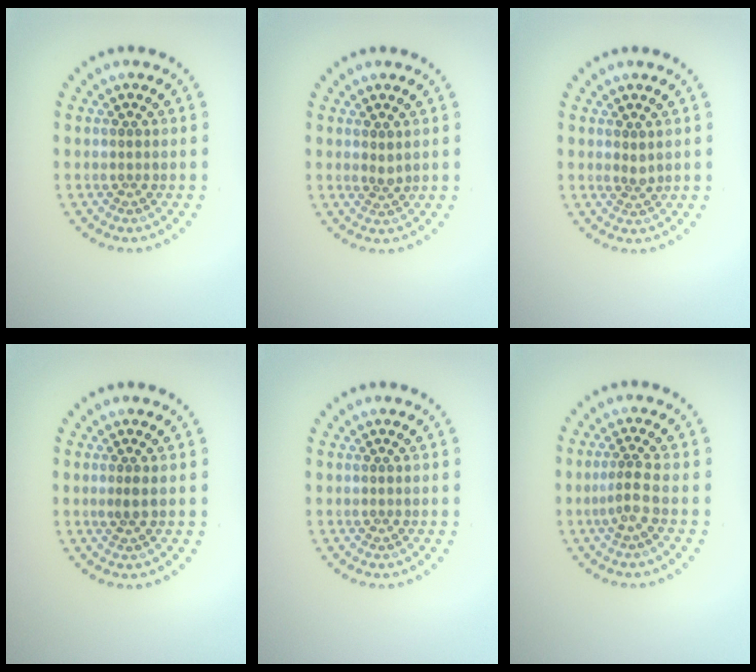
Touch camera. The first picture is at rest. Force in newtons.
{"total": 0.9, "press": 0.7, "slide": 0.6}
{"total": 0.9, "press": 0.6, "slide": 0.6}
{"total": 1.0, "press": 0.8, "slide": 0.7}
{"total": 0.0}
{"total": 1.8, "press": 1.3, "slide": 1.3}